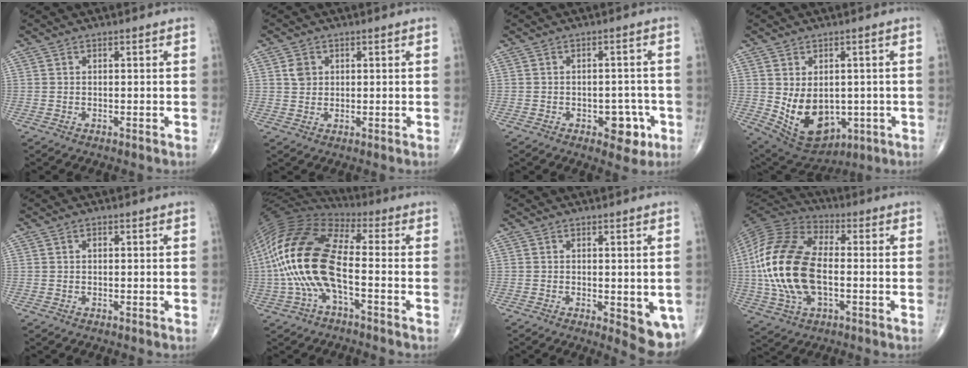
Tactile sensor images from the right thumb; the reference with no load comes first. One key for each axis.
{"total": 2.7, "fx": 0.8, "fy": 2.3, "fz": 1.2, "tx": -0.011, "ty": -0.002, "tz": 0.015}
{"total": 5.8, "fx": -2.4, "fy": 3.4, "fz": 4.0, "tx": -0.025, "ty": 0.016, "tz": -0.027}
{"total": 12.6, "fx": -1.4, "fy": 8.8, "fz": 9.0, "tx": -0.121, "ty": -0.006, "tz": 0.012}
{"total": 0.6, "fx": 0.1, "fy": 0.4, "fz": 0.4, "tx": -0.008, "ty": 0.002, "tz": 0.003}
{"total": 18.9, "fx": -2.8, "fy": 7.7, "fz": 17.0, "tx": -0.368, "ty": 0.030, "tz": -0.061}
{"total": 7.1, "fx": -1.7, "fy": 2.7, "fz": 6.4, "tx": -0.065, "ty": -0.014, "tz": -0.017}
{"total": 20.7, "fx": -1.5, "fy": 11.2, "fz": 17.3, "tx": -0.369, "ty": 0.013, "tz": -0.031}